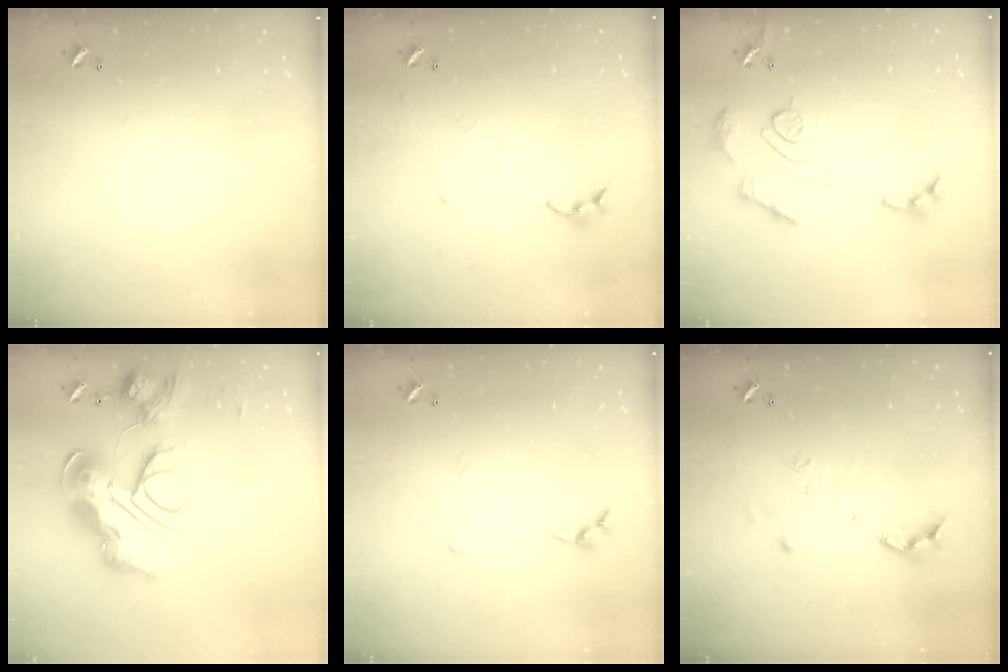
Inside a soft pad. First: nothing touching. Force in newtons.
{"total": 4.1, "press": 4.1, "slide": 0.4}
{"total": 14.5, "press": 14.4, "slide": 1.3}
{"total": 0.7, "press": 0.7, "slide": 0.0}
{"total": 4.2, "press": 4.2, "slide": 0.5}
{"total": 8.7, "press": 8.7, "slide": 0.8}